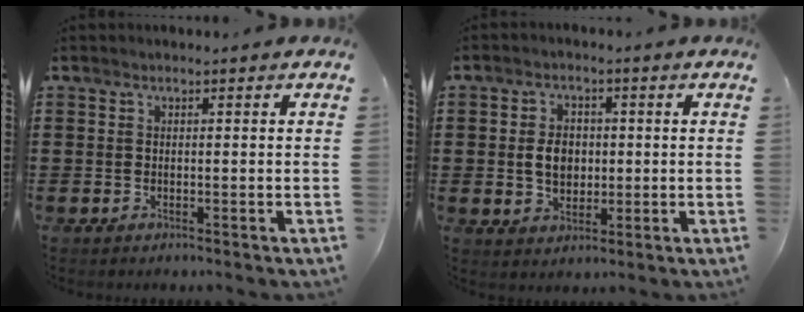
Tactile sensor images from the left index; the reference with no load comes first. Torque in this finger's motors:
{"motor_torque": [1.18, 0.55, 0.61, 0.08]}